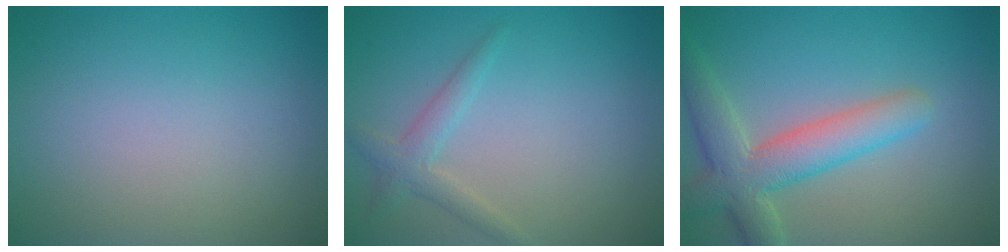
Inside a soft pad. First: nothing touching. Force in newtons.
{"total": 1.9, "press": 1.9, "slide": 0.0}
{"total": 5.7, "press": 5.6, "slide": 0.7}